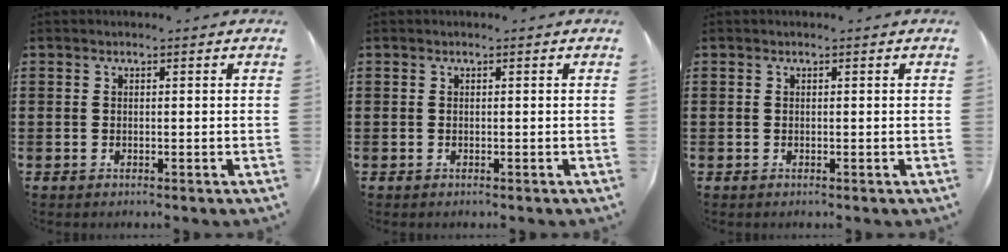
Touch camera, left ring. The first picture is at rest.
{"total": 0.0}
{"total": 0.0}